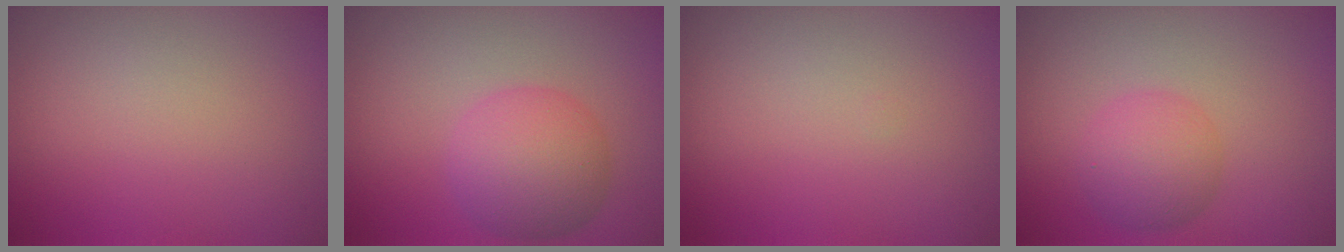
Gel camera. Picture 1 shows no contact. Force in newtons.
{"total": 5.2, "press": 5.2, "slide": 0.1}
{"total": 0.0}
{"total": 3.5, "press": 3.5, "slide": 0.0}